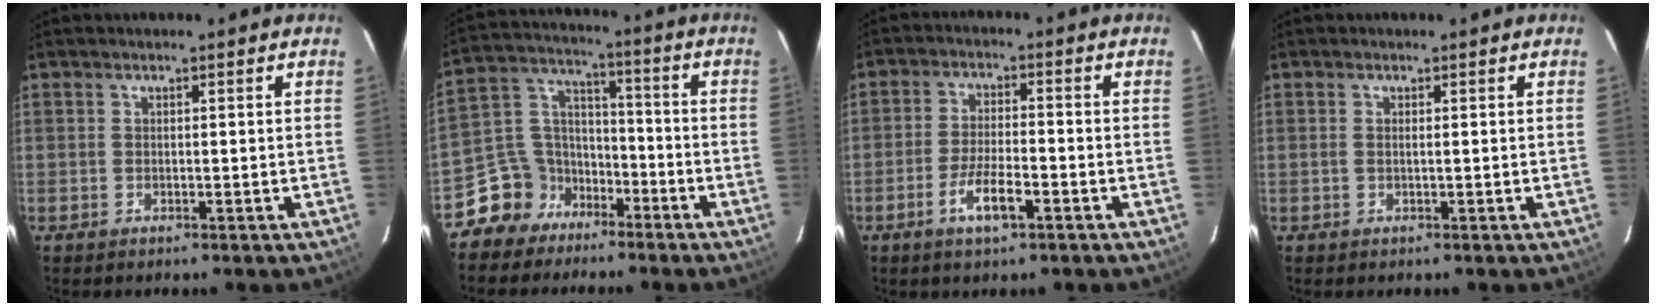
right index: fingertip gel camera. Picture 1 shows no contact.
{"total": 10.3, "force": [-7.1, 7.4, 1.5], "torque": [-0.048, 0.055, -0.129]}
{"total": 6.7, "force": [-3.5, 1.6, 5.5], "torque": [-0.113, -0.005, -0.063]}
{"total": 0.6, "force": [0.0, -0.1, 0.6], "torque": [-0.012, 0.001, -0.002]}